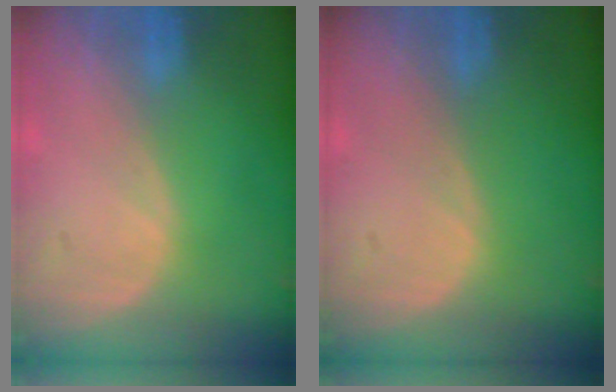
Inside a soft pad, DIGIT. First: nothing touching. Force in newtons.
{"total": 0.0}